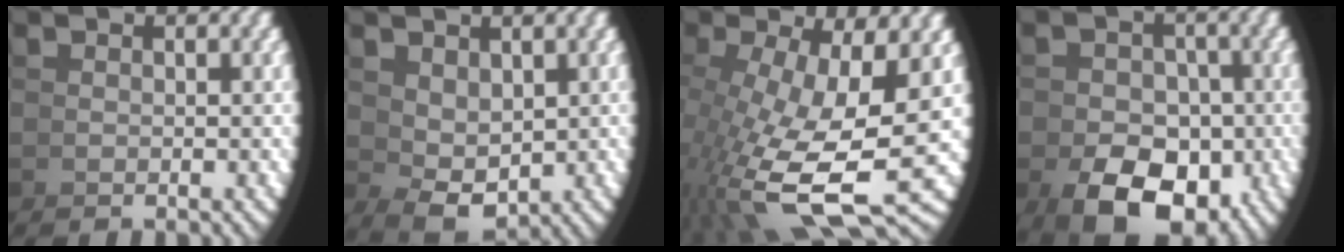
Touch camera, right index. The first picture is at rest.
{"total": 2.1, "force": [0.7, 0.8, 1.8], "torque": [-0.022, -0.011, 0.031]}
{"total": 11.7, "force": [-2.6, 6.3, 9.5], "torque": [-0.187, -0.064, -0.005]}
{"total": 8.0, "force": [-3.5, 5.2, 5.0], "torque": [-0.063, -0.035, -0.040]}